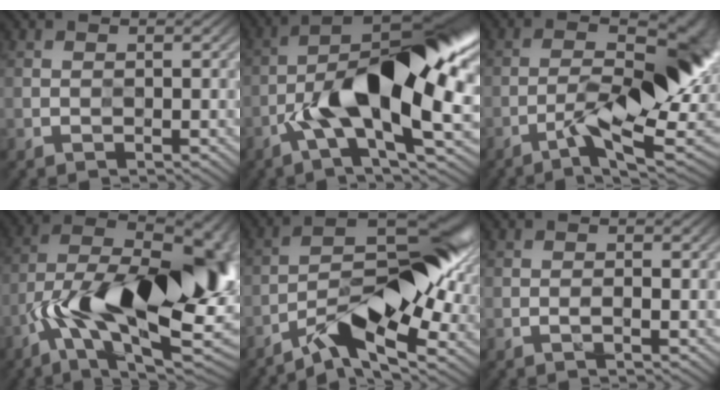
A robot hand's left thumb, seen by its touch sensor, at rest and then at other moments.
{"total": 15.8, "force": [-3.0, 5.7, 14.4], "torque": [-0.234, 0.017, -0.054]}
{"total": 12.0, "force": [-3.9, 3.6, 10.8], "torque": [-0.160, -0.005, -0.052]}
{"total": 20.6, "force": [-5.3, 9.2, 17.6], "torque": [-0.282, -0.011, -0.078]}
{"total": 13.0, "force": [-4.8, 4.8, 11.1], "torque": [-0.177, -0.004, -0.084]}
{"total": 0.9, "force": [-0.2, 0.1, 0.9], "torque": [-0.013, 0.001, -0.004]}